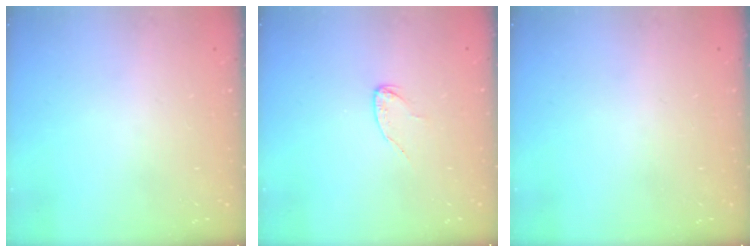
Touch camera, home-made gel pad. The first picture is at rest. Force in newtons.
{"total": 3.9, "press": 3.8, "slide": 0.4}
{"total": 0.0}